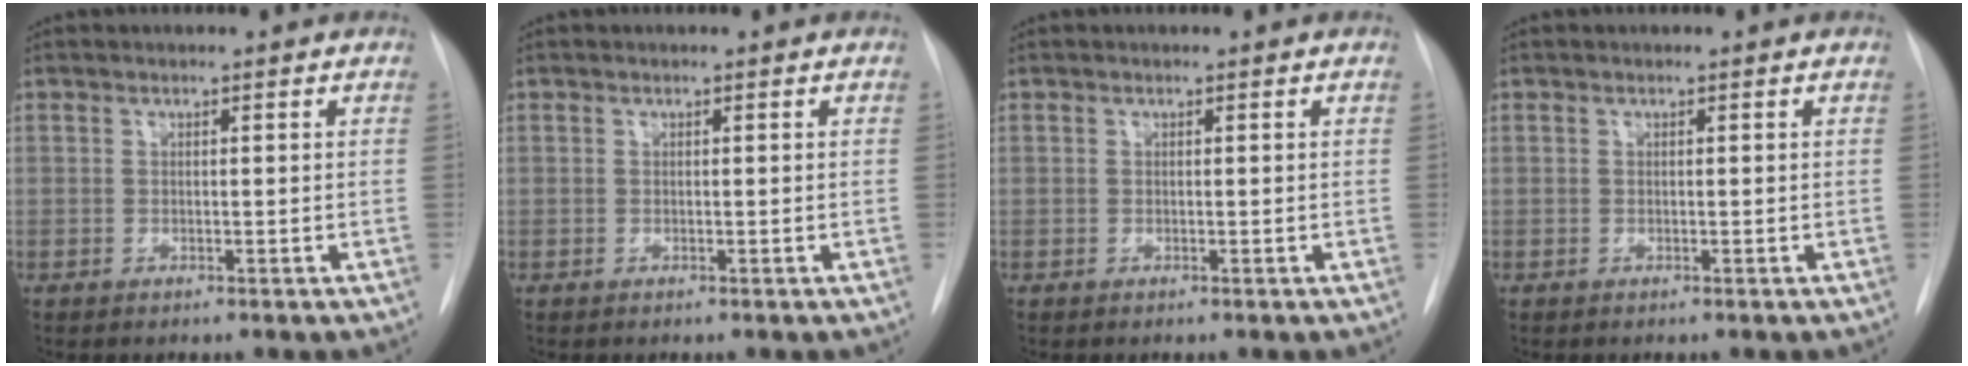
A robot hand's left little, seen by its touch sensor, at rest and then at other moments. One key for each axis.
{"total": 0.0}
{"total": 0.0}
{"total": 0.0}